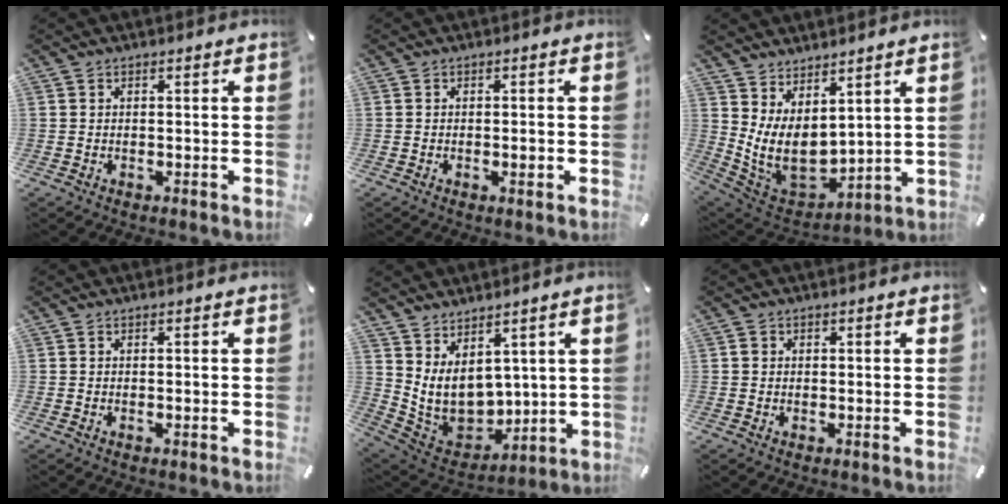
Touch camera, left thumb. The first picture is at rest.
{"total": 1.9, "force": [-0.6, 0.6, 1.7], "torque": [-0.030, 0.000, -0.011]}
{"total": 10.7, "force": [2.2, 8.0, 6.8], "torque": [-0.144, -0.050, 0.050]}
{"total": 0.7, "force": [-0.2, 0.2, 0.6], "torque": [-0.012, -0.004, -0.003]}
{"total": 10.9, "force": [4.2, 8.7, 5.2], "torque": [-0.120, -0.051, 0.091]}
{"total": 1.2, "force": [0.0, 1.1, 0.5], "torque": [-0.008, 0.006, -0.001]}